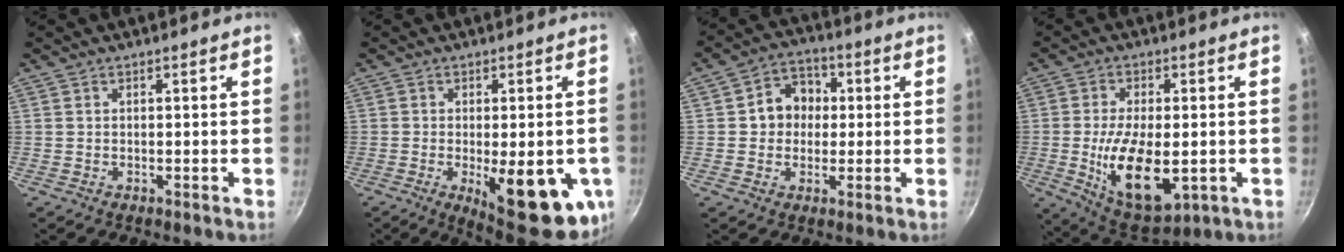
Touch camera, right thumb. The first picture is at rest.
{"total": 17.6, "force": [-5.4, 6.6, 15.4], "torque": [-0.151, -0.014, -0.052]}
{"total": 8.1, "force": [0.7, 6.9, 4.2], "torque": [-0.030, 0.015, 0.001]}
{"total": 15.0, "force": [-2.5, 7.3, 12.8], "torque": [-0.213, -0.015, -0.024]}